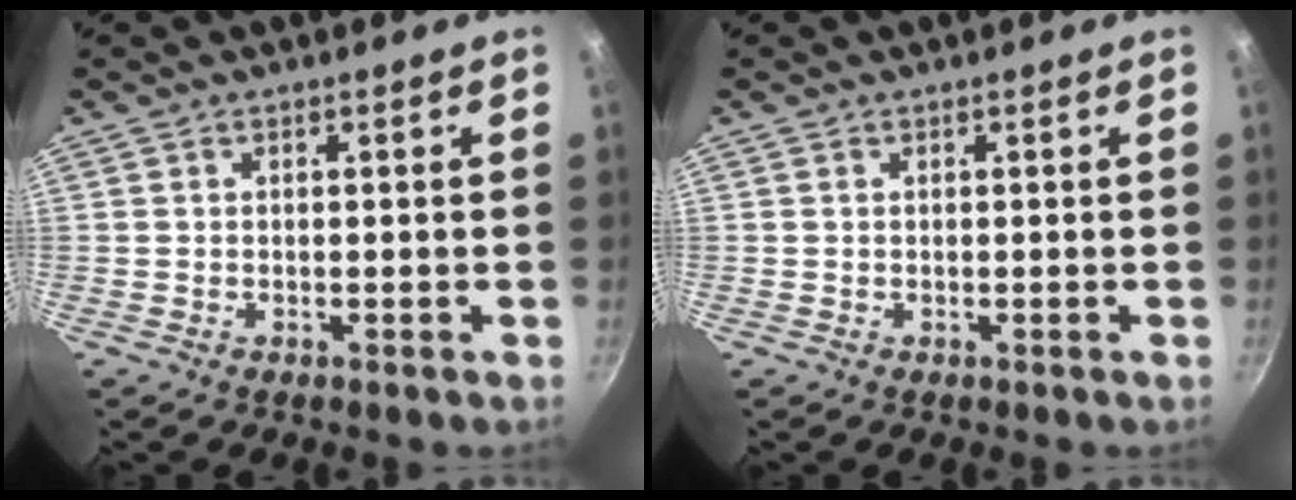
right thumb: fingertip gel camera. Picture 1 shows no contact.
{"total": 0.0}